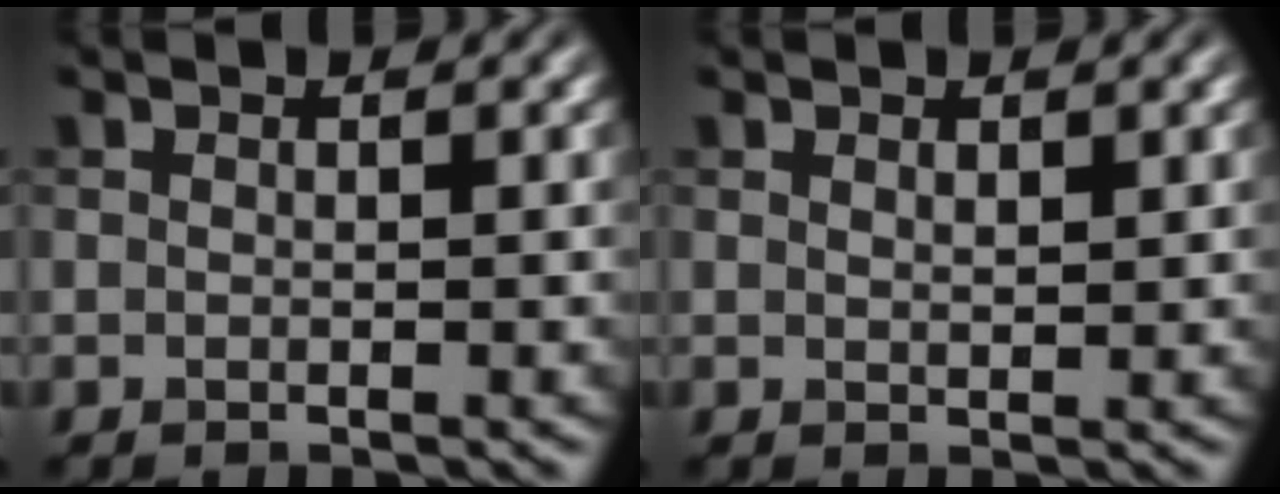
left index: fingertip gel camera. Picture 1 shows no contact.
{"total": 0.7, "force": [0.6, 0.1, 0.1], "torque": [-0.003, -0.003, 0.015]}